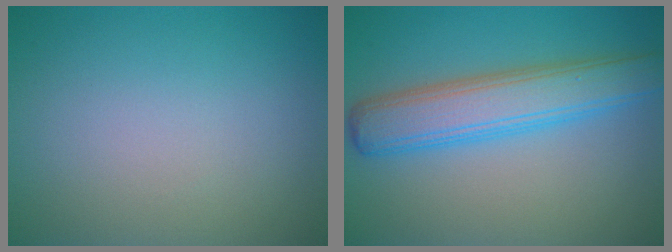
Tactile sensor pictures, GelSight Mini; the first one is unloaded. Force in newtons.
{"total": 6.1, "press": 6.1, "slide": 0.2}